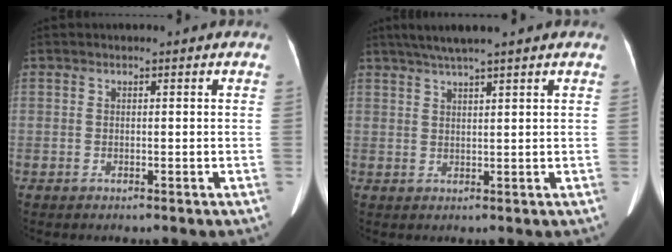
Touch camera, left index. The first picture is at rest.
{"total": 6.8, "force": [5.4, -0.2, 4.2], "torque": [-0.070, 0.033, 0.087]}